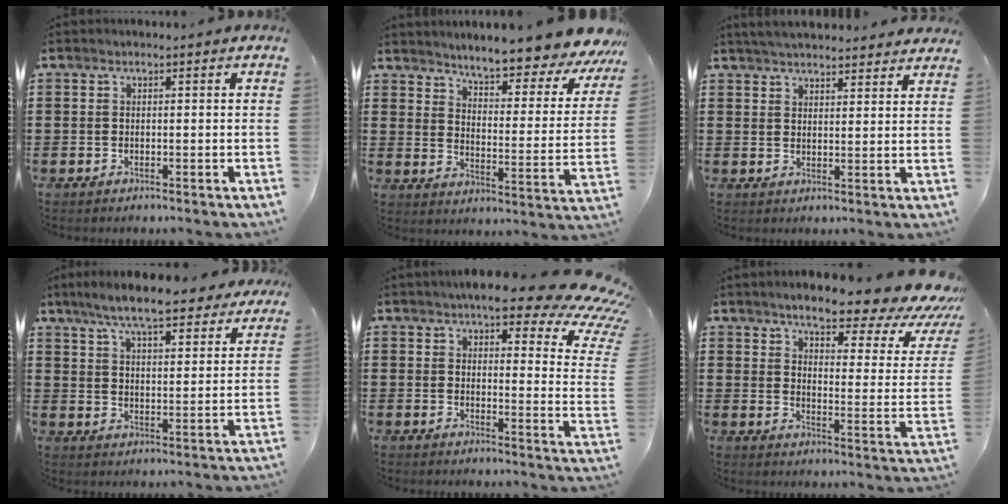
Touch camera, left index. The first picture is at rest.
{"total": 7.0, "force": [6.5, -0.6, 2.3], "torque": [-0.060, -0.061, 0.105]}
{"total": 4.1, "force": [4.0, 0.1, 0.8], "torque": [-0.026, -0.013, 0.074]}
{"total": 8.4, "force": [7.4, 0.7, 3.8], "torque": [-0.099, -0.023, 0.133]}
{"total": 10.2, "force": [7.8, 2.8, 5.9], "torque": [-0.093, -0.044, 0.133]}
{"total": 8.0, "force": [6.6, 1.2, 4.5], "torque": [-0.086, -0.051, 0.102]}